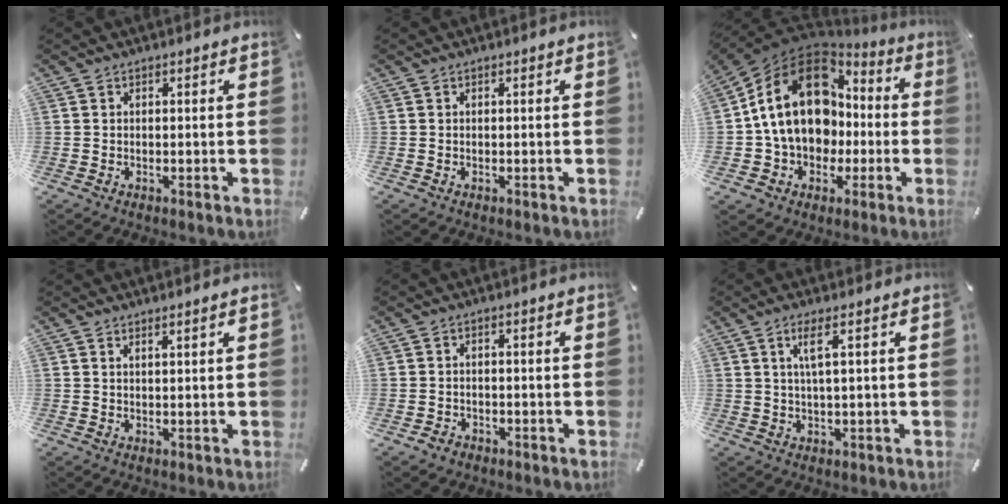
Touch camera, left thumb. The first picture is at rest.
{"total": 0.0}
{"total": 20.0, "force": [1.1, 15.8, 12.2], "torque": [-0.255, 0.013, 0.023]}
{"total": 1.3, "force": [1.1, -0.2, 0.6], "torque": [-0.011, -0.004, 0.021]}
{"total": 1.7, "force": [-1.0, 1.3, 0.4], "torque": [-0.009, 0.005, -0.024]}
{"total": 4.7, "force": [1.7, 0.6, 4.3], "torque": [-0.088, 0.000, 0.026]}